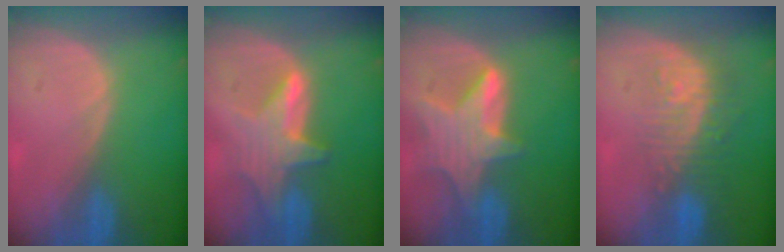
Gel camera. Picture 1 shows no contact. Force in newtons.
{"total": 6.9, "press": 6.5, "slide": 2.4}
{"total": 7.8, "press": 7.1, "slide": 3.2}
{"total": 9.5, "press": 8.2, "slide": 4.9}